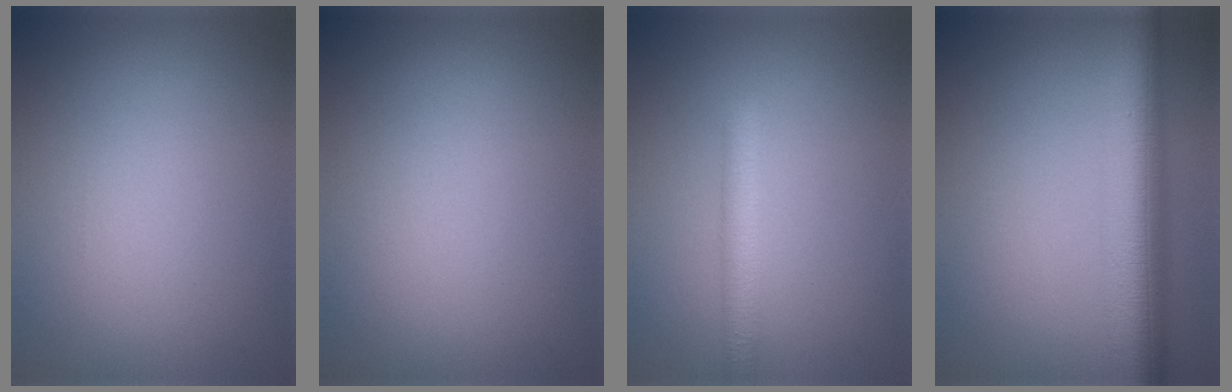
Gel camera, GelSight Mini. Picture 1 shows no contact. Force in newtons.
{"total": 0.0}
{"total": 3.0, "press": 3.0, "slide": 0.1}
{"total": 8.4, "press": 8.4, "slide": 0.3}